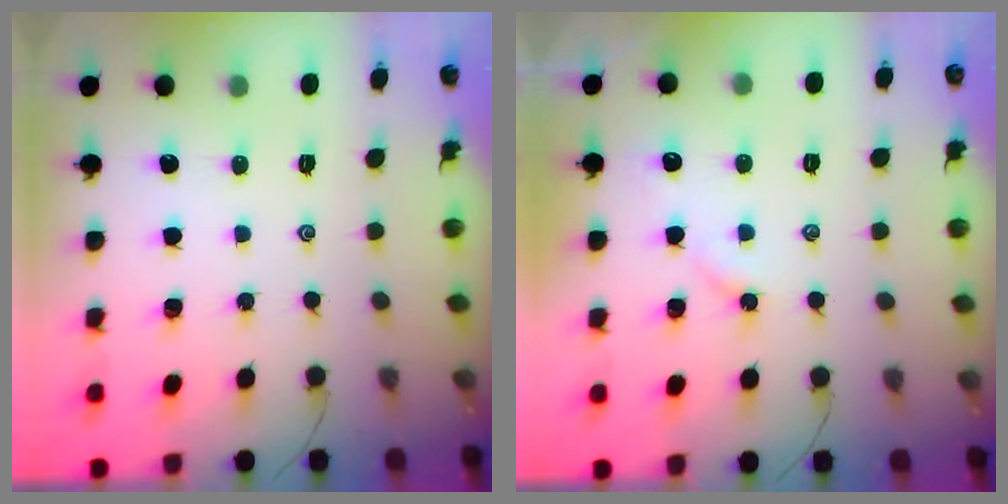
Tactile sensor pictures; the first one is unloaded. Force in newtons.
{"total": 3.9, "press": 3.9, "slide": 0.6}